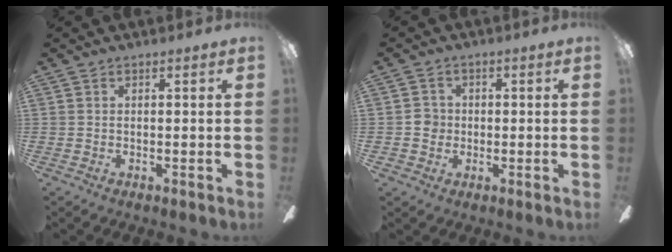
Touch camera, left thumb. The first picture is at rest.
{"total": 3.5, "force": [-0.4, 3.4, 0.8], "torque": [-0.004, 0.001, -0.012]}